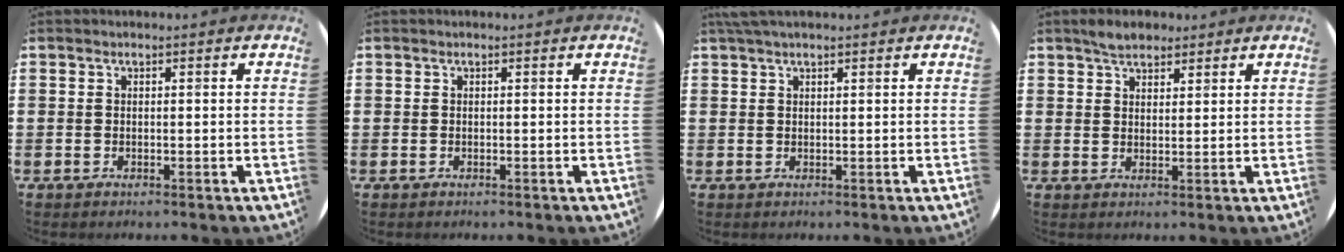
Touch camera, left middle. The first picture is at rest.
{"total": 0.0}
{"total": 1.4, "force": [1.2, 0.1, 0.8], "torque": [-0.017, 0.002, 0.022]}
{"total": 3.0, "force": [2.6, 1.2, 0.7], "torque": [-0.010, 0.003, 0.048]}